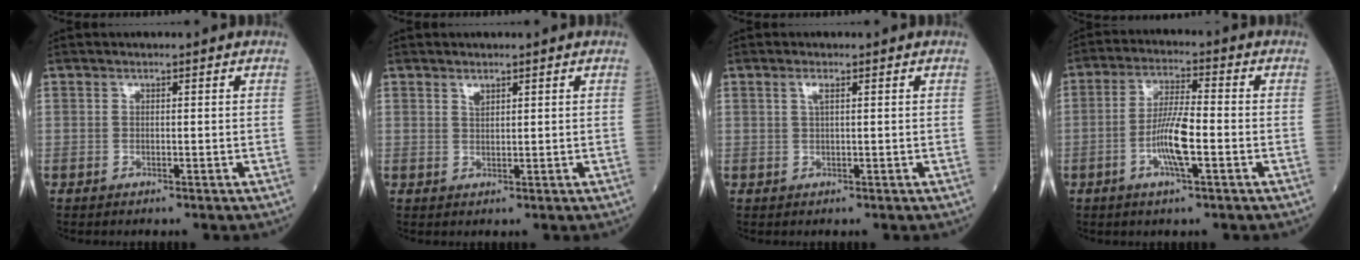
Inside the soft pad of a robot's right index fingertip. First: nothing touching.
{"total": 1.2, "force": [0.9, 0.4, 0.7], "torque": [-0.011, -0.002, 0.018]}
{"total": 1.3, "force": [0.6, 0.1, 1.2], "torque": [-0.029, 0.002, 0.011]}
{"total": 7.7, "force": [-2.3, 0.9, 7.3], "torque": [-0.142, 0.000, -0.047]}